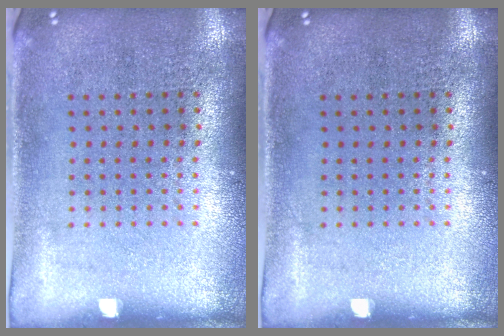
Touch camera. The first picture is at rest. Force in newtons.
{"total": 0.0}